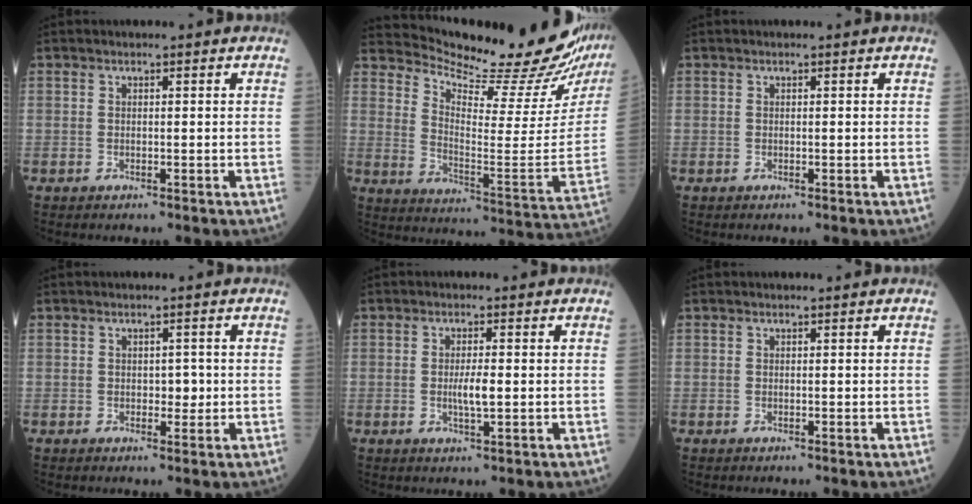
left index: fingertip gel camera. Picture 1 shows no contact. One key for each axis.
{"total": 24.3, "fx": 22.6, "fy": 1.2, "fz": 8.8, "tx": -0.149, "ty": -0.112, "tz": 0.299}
{"total": 0.0}
{"total": 1.9, "fx": 0.0, "fy": 1.3, "fz": 1.4, "tx": -0.014, "ty": 0.002, "tz": 0.000}
{"total": 3.1, "fx": -0.2, "fy": 0.5, "fz": 3.0, "tx": -0.060, "ty": -0.003, "tz": -0.003}
{"total": 0.0}